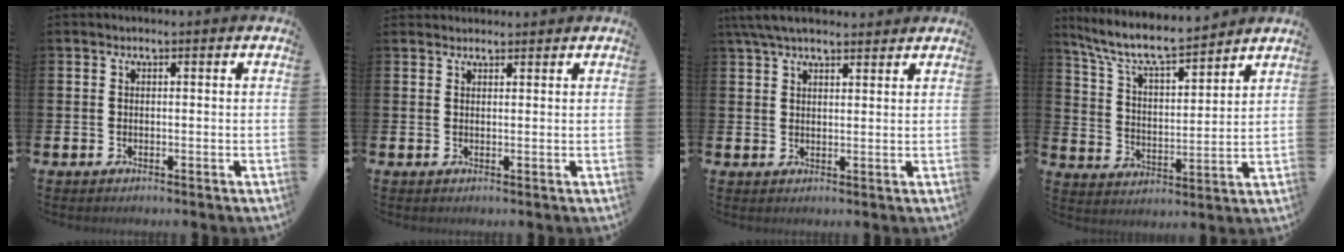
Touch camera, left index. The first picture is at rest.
{"total": 1.3, "force": [1.2, 0.3, 0.0], "torque": [0.008, -0.001, 0.022]}
{"total": 5.0, "force": [4.4, 1.4, 2.0], "torque": [-0.048, -0.009, 0.082]}
{"total": 8.6, "force": [7.9, 1.2, 3.1], "torque": [-0.093, -0.050, 0.138]}